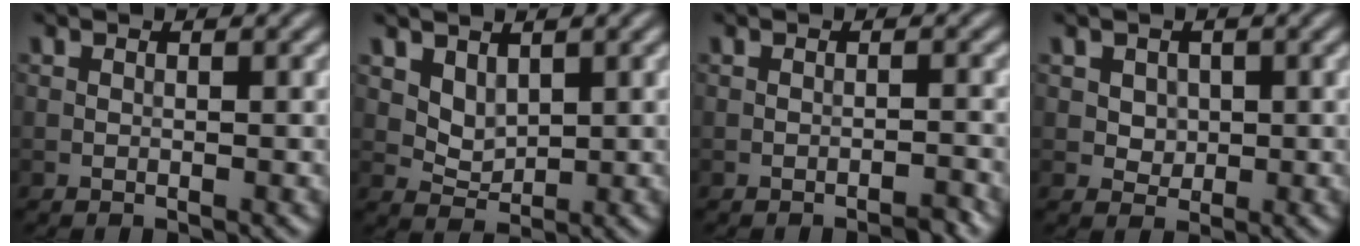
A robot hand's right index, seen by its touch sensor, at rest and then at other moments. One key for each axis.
{"total": 2.1, "fx": 1.2, "fy": 1.3, "fz": 1.1, "tx": -0.022, "ty": -0.007, "tz": 0.028}
{"total": 1.4, "fx": -1.2, "fy": 0.1, "fz": 0.7, "tx": -0.005, "ty": 0.004, "tz": -0.020}
{"total": 2.0, "fx": 0.6, "fy": 1.7, "fz": 0.9, "tx": -0.021, "ty": 0.000, "tz": 0.020}